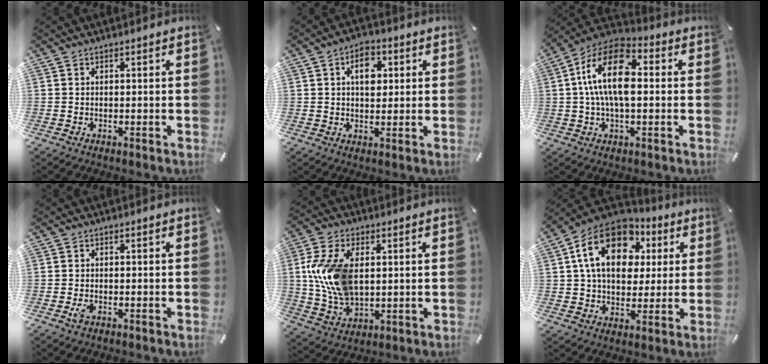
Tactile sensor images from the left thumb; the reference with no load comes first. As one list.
[{"total": 7.4, "force": [2.0, 5.0, 5.0], "torque": [-0.067, -0.001, 0.029]}, {"total": 15.0, "force": [1.4, 8.1, 12.6], "torque": [-0.256, 0.003, 0.023]}, {"total": 1.7, "force": [-0.8, 0.9, 1.2], "torque": [-0.036, -0.005, -0.017]}, {"total": 13.8, "force": [2.1, 9.2, 10.1], "torque": [-0.240, 0.004, 0.037]}, {"total": 17.9, "force": [6.3, 12.6, 11.1], "torque": [-0.209, -0.013, 0.111]}]